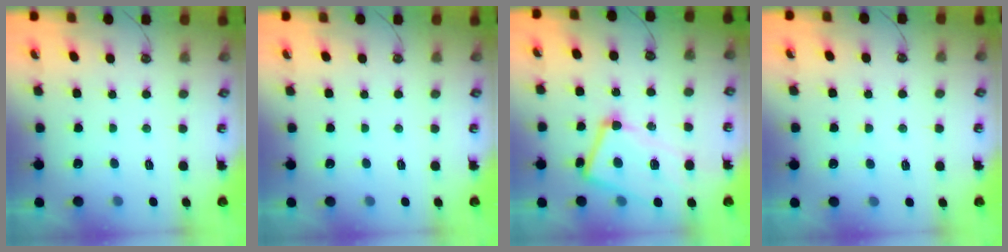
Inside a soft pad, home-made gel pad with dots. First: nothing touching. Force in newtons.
{"total": 0.0}
{"total": 8.4, "press": 8.2, "slide": 1.6}
{"total": 2.9, "press": 2.9, "slide": 0.2}